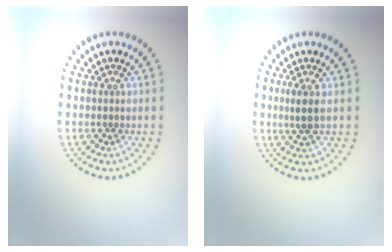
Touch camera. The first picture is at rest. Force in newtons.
{"total": 1.9, "press": 1.5, "slide": 1.1}